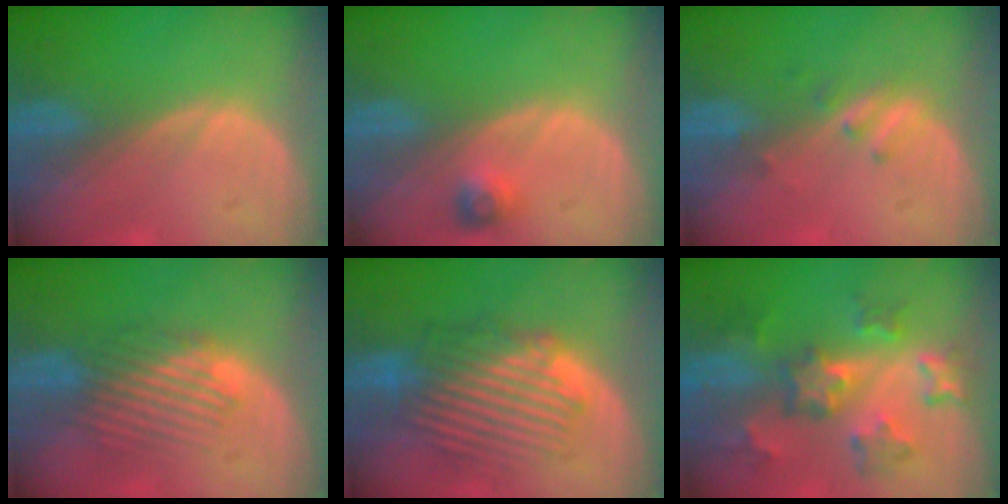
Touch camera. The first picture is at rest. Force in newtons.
{"total": 2.5, "press": 2.3, "slide": 1.0}
{"total": 2.5, "press": 2.2, "slide": 1.2}
{"total": 5.4, "press": 5.1, "slide": 1.7}
{"total": 8.9, "press": 8.5, "slide": 2.7}
{"total": 8.8, "press": 7.9, "slide": 3.8}